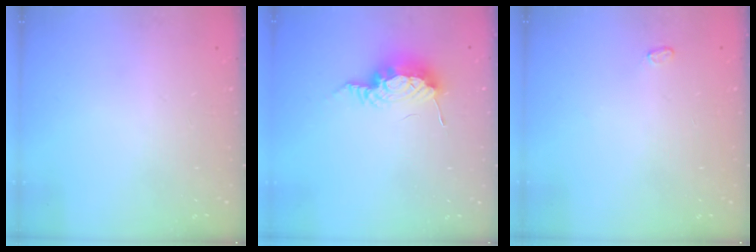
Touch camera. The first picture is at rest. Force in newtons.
{"total": 8.6, "press": 8.6, "slide": 0.5}
{"total": 2.6, "press": 2.6, "slide": 0.3}